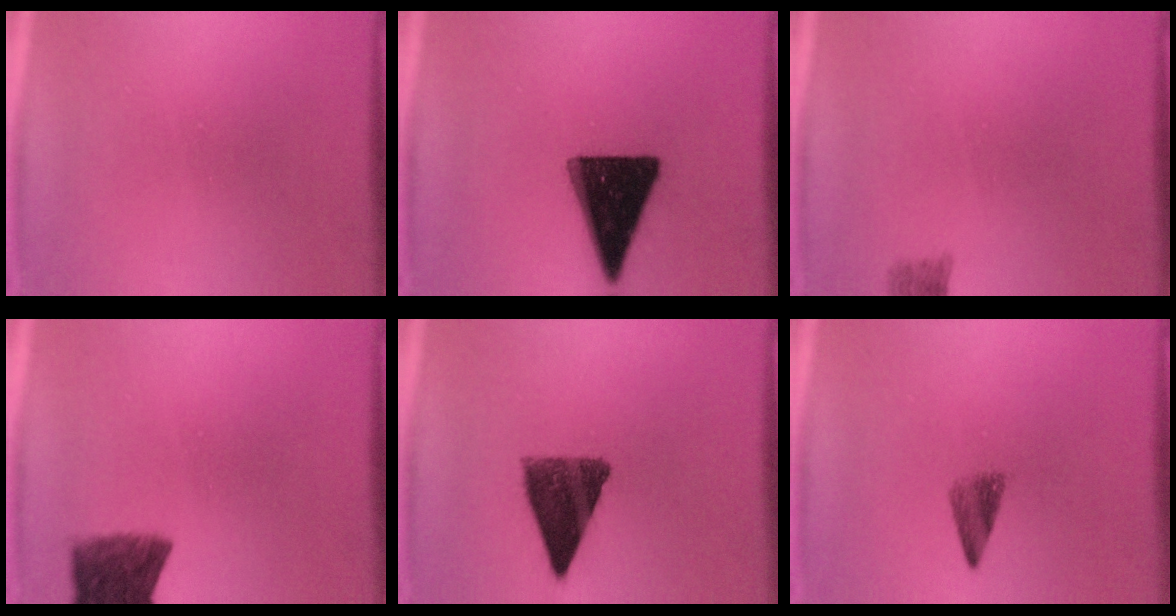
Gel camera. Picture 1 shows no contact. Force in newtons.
{"total": 18.2}
{"total": 2.0}
{"total": 8.0}
{"total": 9.4}
{"total": 2.7}